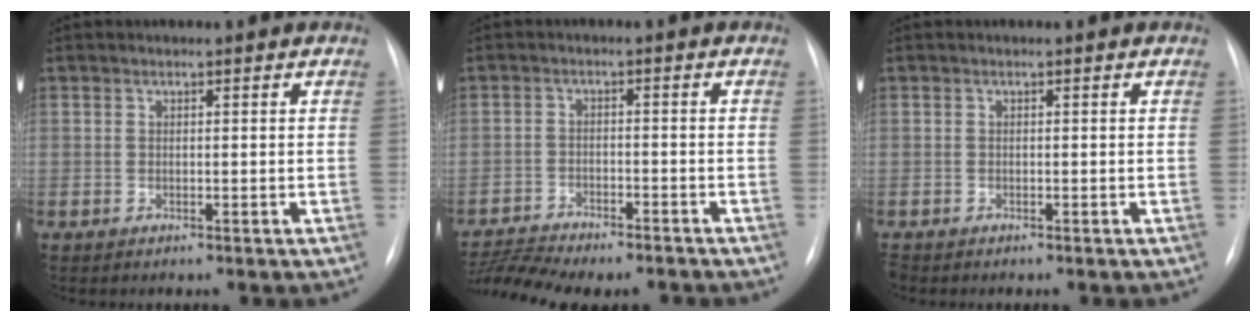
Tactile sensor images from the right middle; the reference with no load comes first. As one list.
[{"total": 11.4, "force": [-10.7, 1.5, 3.6], "torque": [-0.065, 0.014, -0.159]}, {"total": 0.7, "force": [-0.6, 0.2, 0.2], "torque": [-0.004, -0.001, -0.010]}]